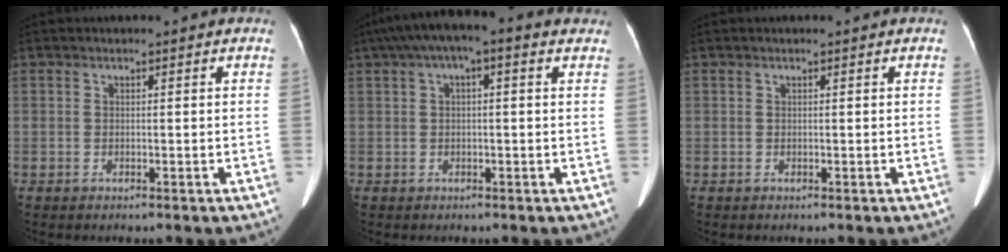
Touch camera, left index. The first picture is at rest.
{"total": 8.8, "force": [5.0, 2.6, 6.8], "torque": [-0.109, 0.054, 0.068]}
{"total": 0.0}